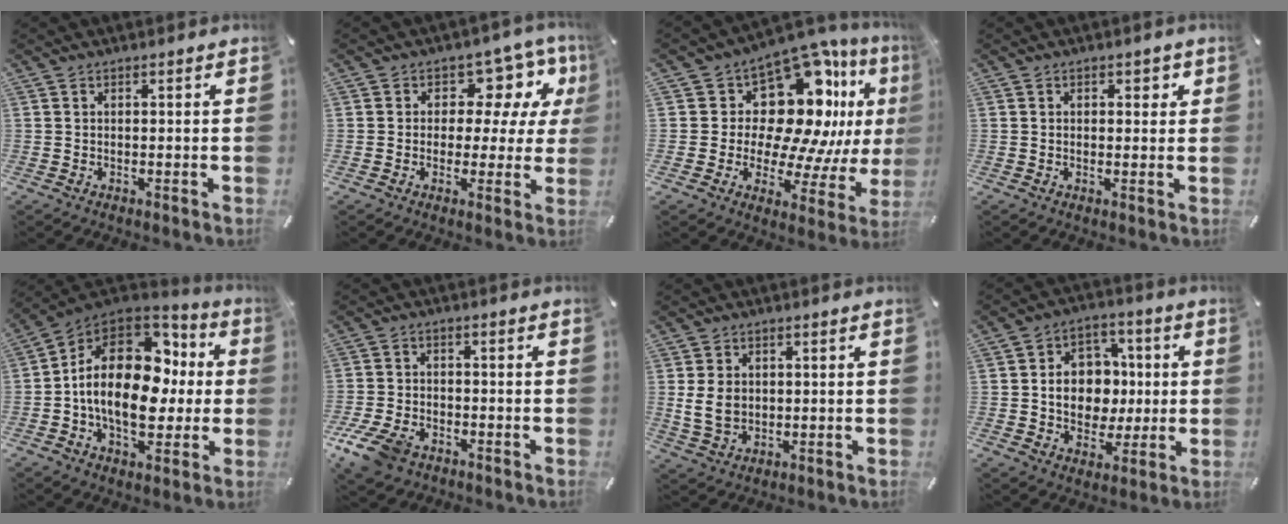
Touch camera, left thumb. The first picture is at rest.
{"total": 10.2, "force": [4.0, 7.4, 5.8], "torque": [-0.067, -0.033, 0.069]}
{"total": 18.7, "force": [7.8, 12.7, 11.2], "torque": [-0.166, -0.087, 0.142]}
{"total": 1.6, "force": [0.4, 1.3, 0.9], "torque": [-0.003, 0.000, 0.002]}
{"total": 21.5, "force": [-0.2, 14.3, 16.1], "torque": [-0.273, 0.000, 0.001]}
{"total": 8.2, "force": [-5.0, 5.0, 4.2], "torque": [-0.095, 0.020, -0.094]}
{"total": 6.4, "force": [0.2, 5.1, 3.8], "torque": [-0.086, 0.001, 0.003]}
{"total": 11.4, "force": [-0.2, 9.8, 5.7], "torque": [-0.089, 0.012, 0.003]}